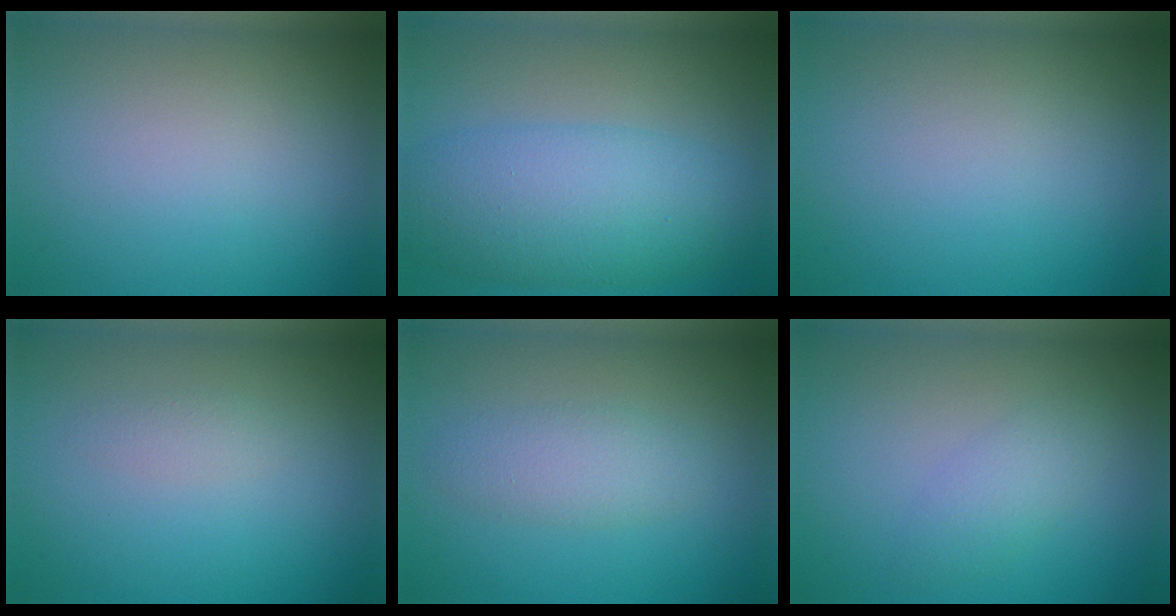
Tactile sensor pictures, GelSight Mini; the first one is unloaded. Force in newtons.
{"total": 7.6, "press": 7.6, "slide": 0.1}
{"total": 0.0}
{"total": 1.0, "press": 1.0, "slide": 0.0}
{"total": 2.7, "press": 2.7, "slide": 0.1}
{"total": 2.0, "press": 2.0, "slide": 0.1}